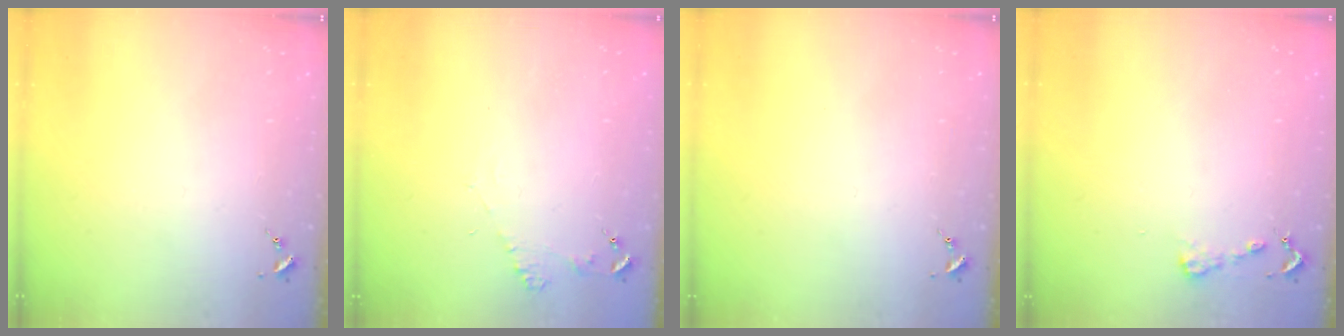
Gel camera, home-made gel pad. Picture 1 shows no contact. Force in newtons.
{"total": 4.9, "press": 4.9, "slide": 0.6}
{"total": 0.0}
{"total": 4.0, "press": 4.0, "slide": 0.3}